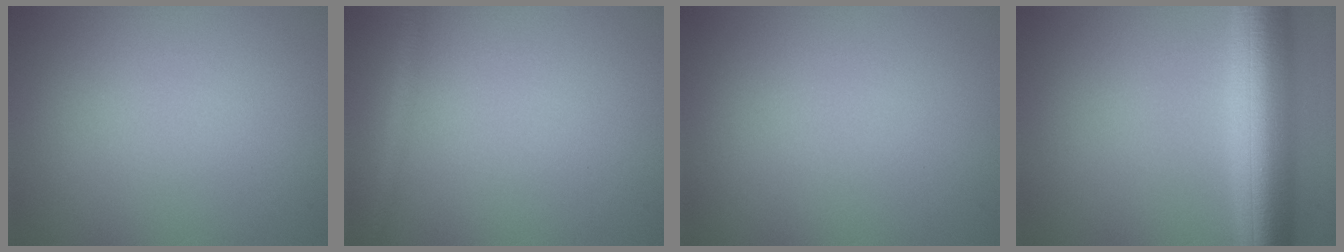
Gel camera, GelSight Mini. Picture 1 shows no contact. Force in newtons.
{"total": 1.3, "press": 1.3, "slide": 0.0}
{"total": 0.0}
{"total": 9.5, "press": 9.5, "slide": 0.2}